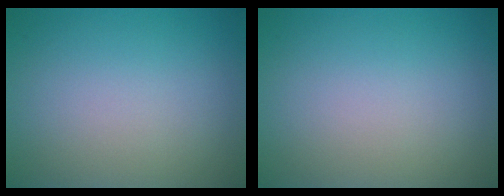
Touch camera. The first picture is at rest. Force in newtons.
{"total": 0.0}